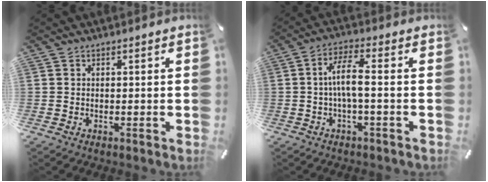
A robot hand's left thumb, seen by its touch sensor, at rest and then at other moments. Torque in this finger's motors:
{"motor_torque": [0.25, 0.26, 0.12, 0.03, 0.08]}